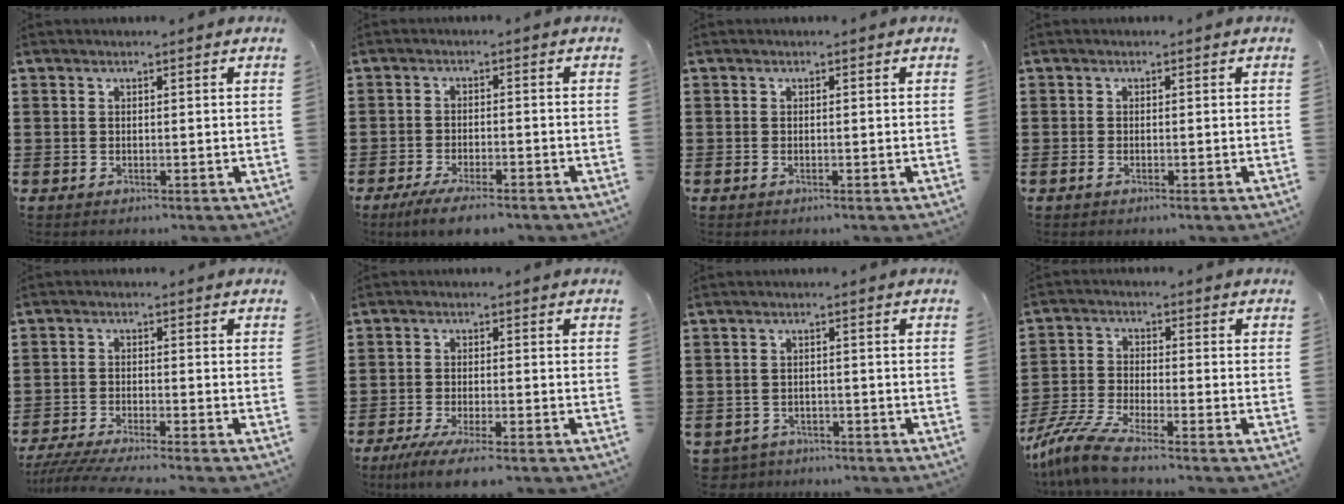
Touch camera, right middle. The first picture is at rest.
{"total": 3.8, "force": [-3.3, 0.4, 1.9], "torque": [-0.045, -0.006, -0.067]}
{"total": 0.0}
{"total": 0.5, "force": [-0.4, 0.1, 0.4], "torque": [-0.008, -0.004, -0.006]}
{"total": 3.7, "force": [-3.3, -0.2, 1.6], "torque": [-0.040, -0.013, -0.069]}
{"total": 4.0, "force": [-3.3, -0.1, 2.3], "torque": [-0.052, -0.016, -0.064]}
{"total": 2.1, "force": [-2.0, 0.5, -0.3], "torque": [-0.005, 0.000, -0.047]}
{"total": 6.5, "force": [-5.7, 0.4, 3.2], "torque": [-0.091, -0.016, -0.119]}